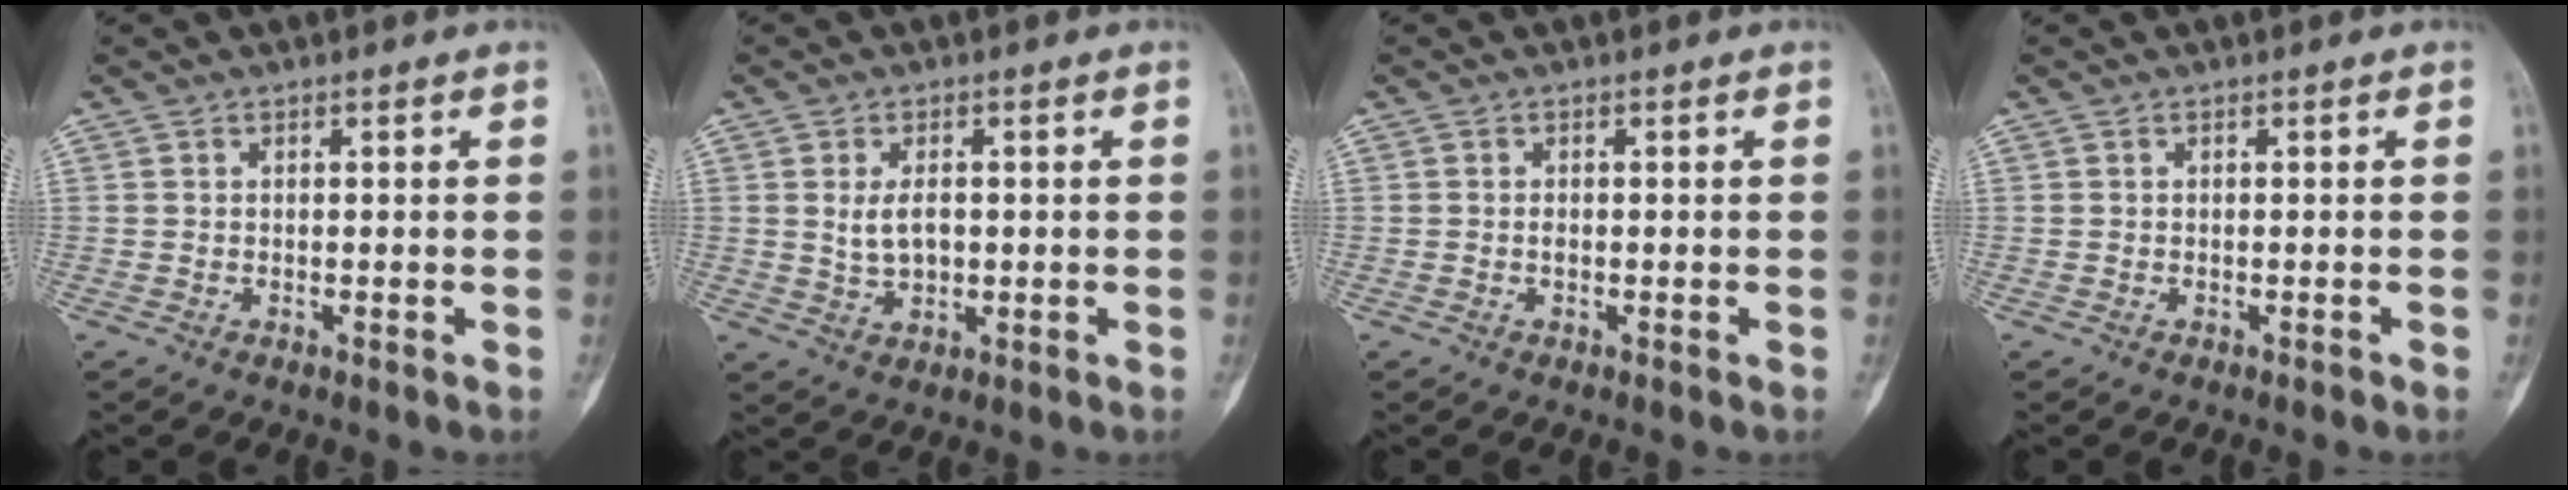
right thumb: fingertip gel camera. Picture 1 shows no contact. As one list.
[{"total": 4.3, "force": [0.4, 2.6, 3.4], "torque": [-0.054, -0.005, 0.014]}, {"total": 0.6, "force": [-0.1, 0.4, 0.4], "torque": [-0.005, 0.001, -0.004]}, {"total": 0.0}]